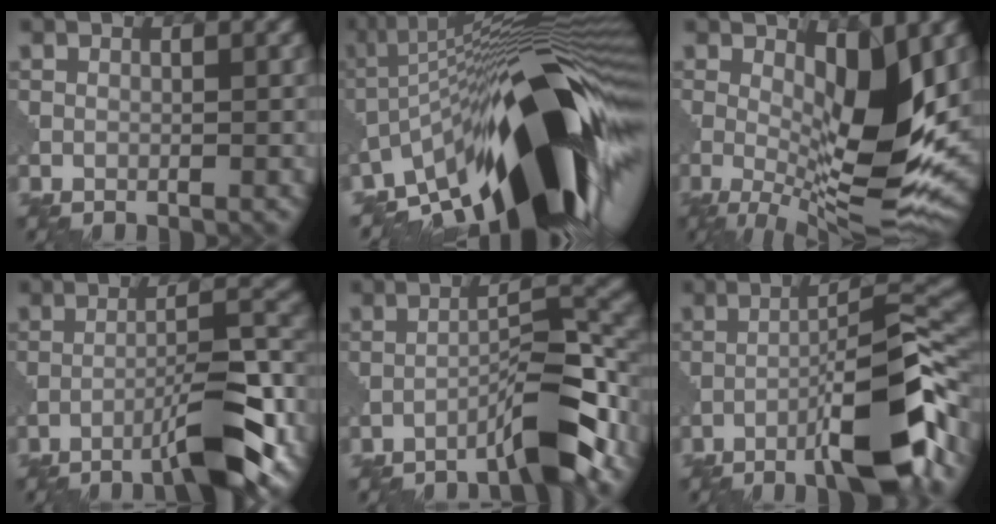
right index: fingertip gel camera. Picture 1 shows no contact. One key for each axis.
{"total": 18.2, "fx": -6.9, "fy": 5.7, "fz": 15.9, "tx": -0.226, "ty": 0.030, "tz": -0.141}
{"total": 9.9, "fx": 1.0, "fy": 3.2, "fz": 9.4, "tx": -0.153, "ty": -0.012, "tz": 0.023}
{"total": 7.8, "fx": -4.9, "fy": 1.1, "fz": 5.9, "tx": -0.085, "ty": 0.016, "tz": -0.079}
{"total": 5.8, "fx": -4.1, "fy": 0.6, "fz": 4.0, "tx": -0.057, "ty": 0.018, "tz": -0.070}
{"total": 10.9, "fx": -5.7, "fy": 1.9, "fz": 9.2, "tx": -0.133, "ty": 0.017, "tz": -0.091}